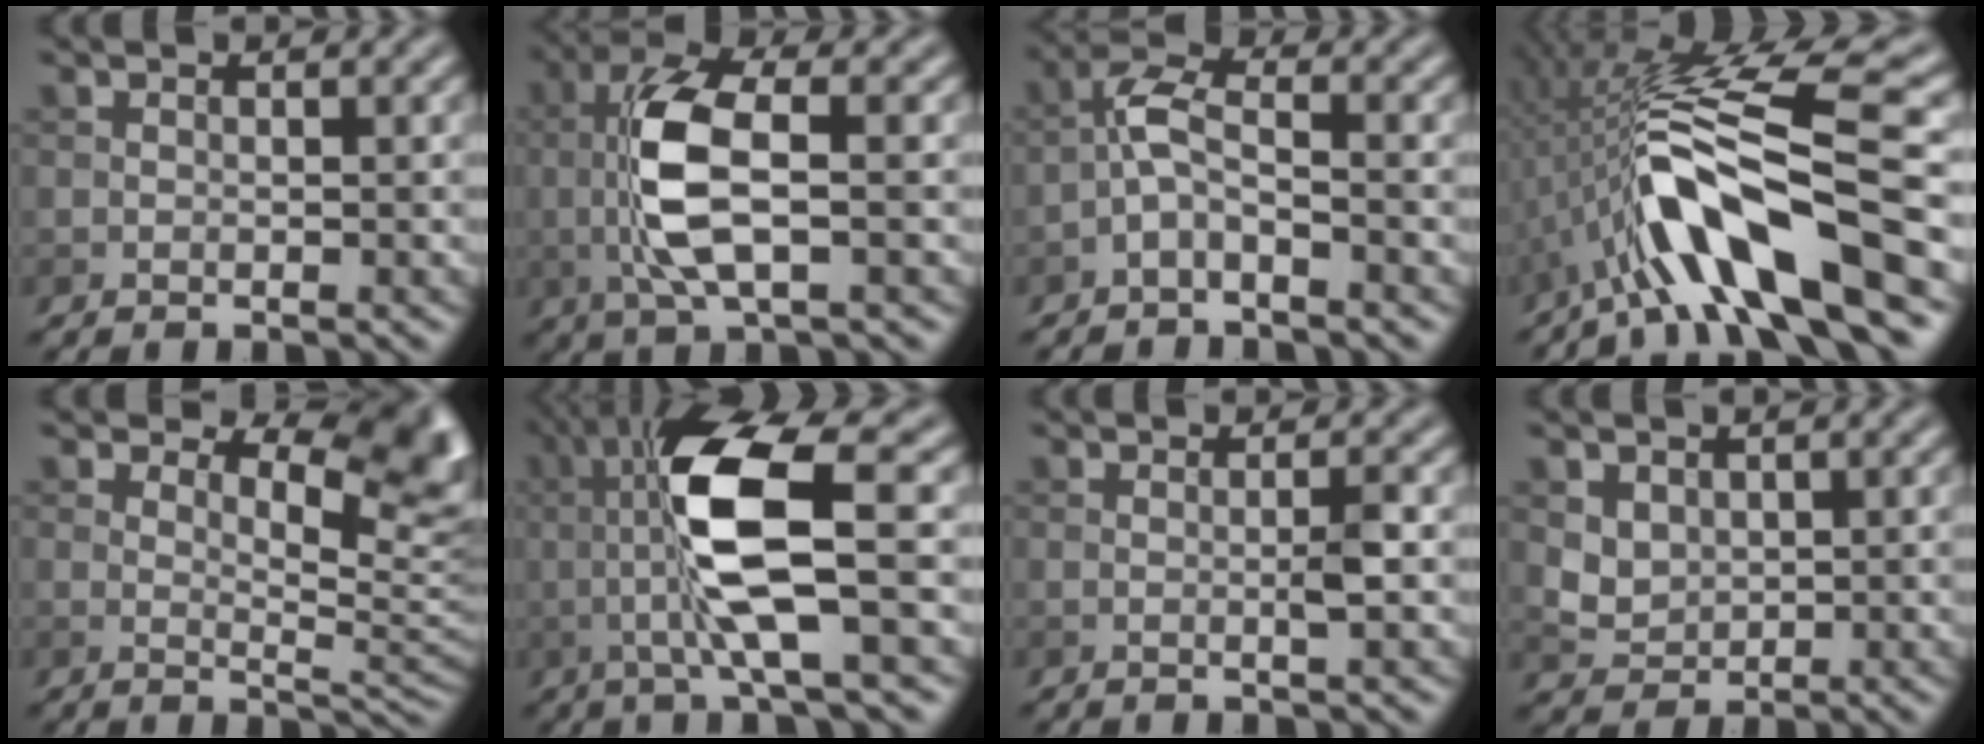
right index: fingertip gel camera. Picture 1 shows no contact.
{"total": 7.3, "force": [0.0, 2.7, 6.8], "torque": [-0.151, 0.006, -0.004]}
{"total": 3.0, "force": [-1.4, 1.1, 2.4], "torque": [-0.054, 0.011, -0.037]}
{"total": 11.2, "force": [-2.9, 2.7, 10.5], "torque": [-0.185, 0.018, -0.057]}
{"total": 8.0, "force": [3.8, 3.6, 6.0], "torque": [-0.079, -0.004, 0.058]}
{"total": 9.1, "force": [0.0, 1.7, 9.0], "torque": [-0.172, 0.011, 0.003]}
{"total": 1.3, "force": [0.0, 0.0, 1.3], "torque": [-0.027, -0.001, -0.002]}
{"total": 2.4, "force": [0.8, 2.0, 1.1], "torque": [-0.023, -0.008, 0.021]}